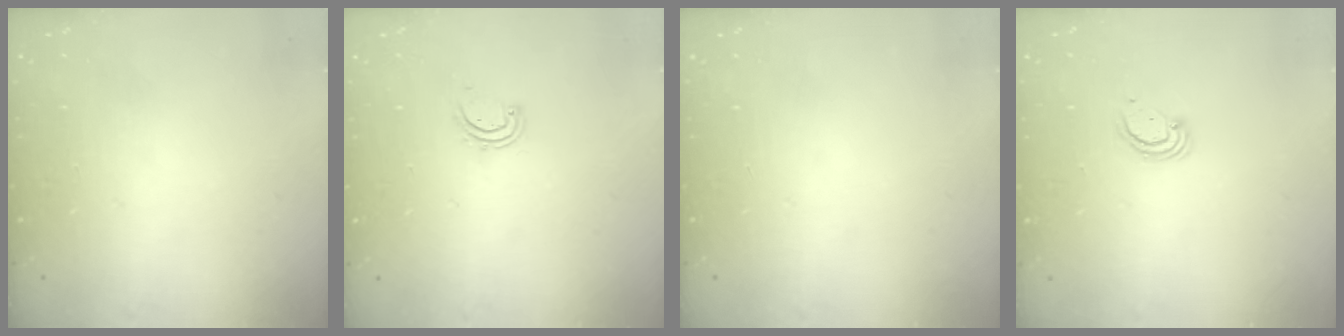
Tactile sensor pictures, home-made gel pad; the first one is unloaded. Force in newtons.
{"total": 2.9, "press": 2.9, "slide": 0.3}
{"total": 0.0}
{"total": 2.4, "press": 2.4, "slide": 0.2}